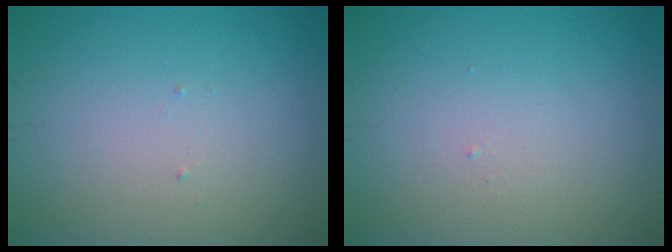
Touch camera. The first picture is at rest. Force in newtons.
{"total": 0.0}